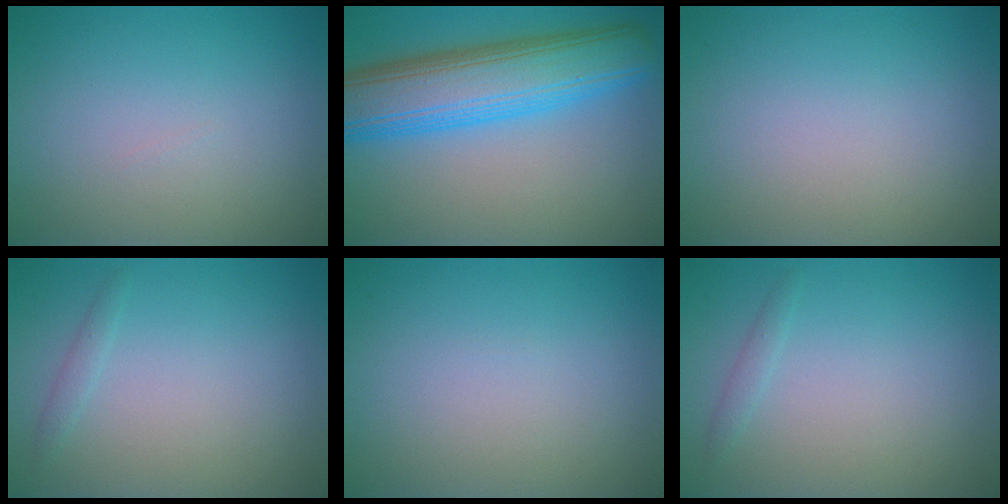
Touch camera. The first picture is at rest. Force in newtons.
{"total": 9.8, "press": 9.8, "slide": 0.3}
{"total": 0.0}
{"total": 0.8, "press": 0.8, "slide": 0.1}
{"total": 0.0}
{"total": 0.8, "press": 0.8, "slide": 0.1}